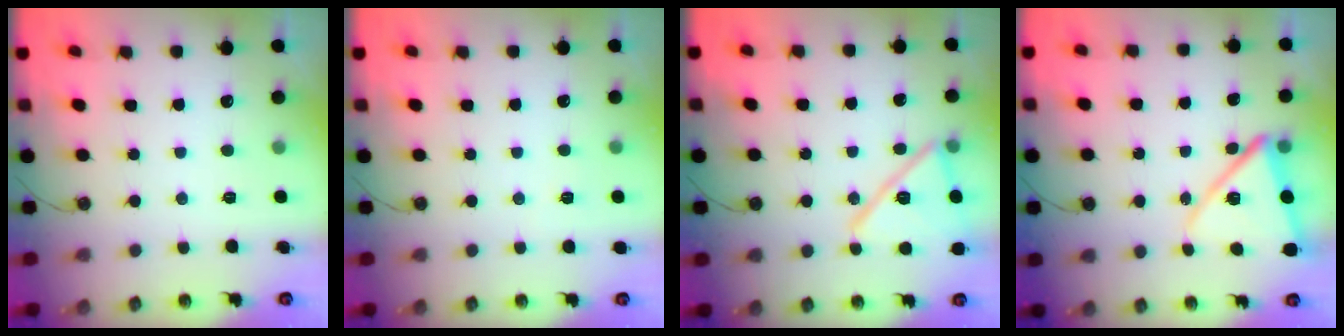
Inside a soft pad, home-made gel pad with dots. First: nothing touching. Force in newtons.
{"total": 2.5, "press": 1.2, "slide": 2.2}
{"total": 16.8, "press": 16.8, "slide": 0.3}
{"total": 13.0, "press": 12.9, "slide": 1.5}